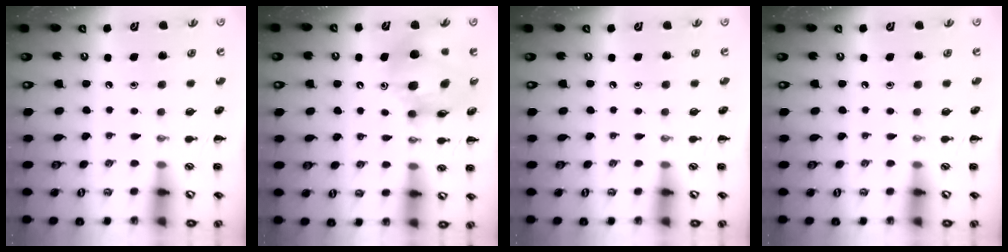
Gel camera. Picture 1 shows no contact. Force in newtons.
{"total": 11.2, "press": 10.7, "slide": 3.3}
{"total": 0.0}
{"total": 0.0}